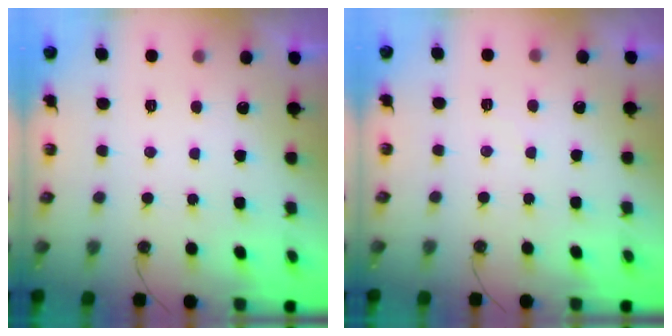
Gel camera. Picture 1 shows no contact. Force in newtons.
{"total": 1.8, "press": 1.8, "slide": 0.4}